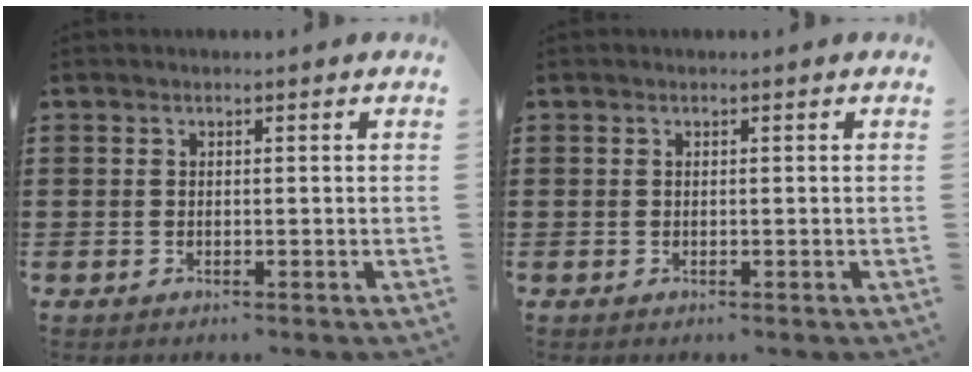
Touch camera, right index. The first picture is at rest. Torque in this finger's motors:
{"motor_torque": [0.16, 0.29, 0.00, 0.02]}